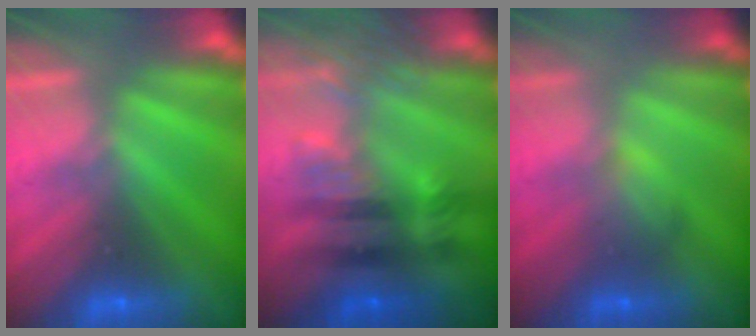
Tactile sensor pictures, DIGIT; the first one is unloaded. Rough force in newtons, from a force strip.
{"total": 6.7}
{"total": 2.2}